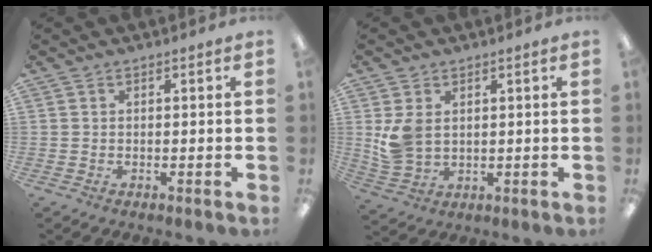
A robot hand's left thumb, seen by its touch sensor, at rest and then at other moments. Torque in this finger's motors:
{"motor_torque": [-0.19, 0.37, 0.90, -0.72, 0.05]}